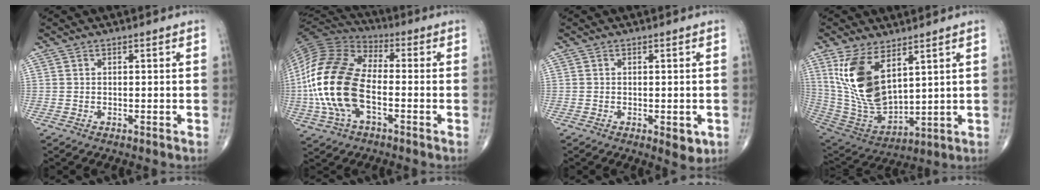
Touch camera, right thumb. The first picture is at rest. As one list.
[{"total": 20.2, "force": [-3.4, 11.2, 16.4], "torque": [-0.347, 0.022, -0.069]}, {"total": 3.4, "force": [-1.1, 1.6, 2.9], "torque": [-0.025, -0.004, -0.009]}, {"total": 16.3, "force": [6.7, 8.1, 12.5], "torque": [-0.229, -0.031, 0.151]}]